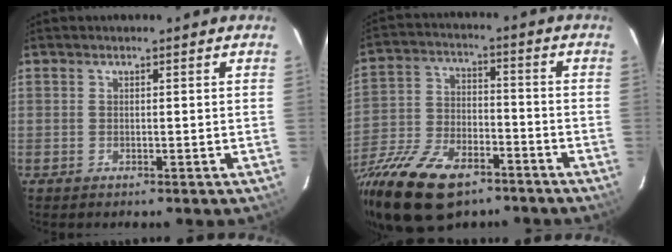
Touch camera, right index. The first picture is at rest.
{"total": 21.7, "force": [-14.2, 10.2, 12.8], "torque": [-0.279, -0.033, -0.248]}